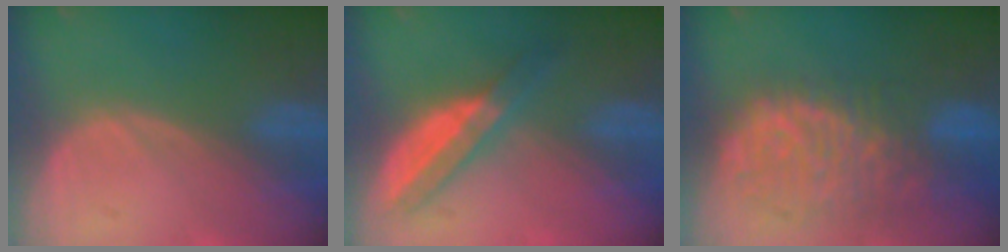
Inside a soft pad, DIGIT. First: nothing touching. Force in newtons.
{"total": 6.3, "press": 5.4, "slide": 3.1}
{"total": 11.2, "press": 9.6, "slide": 5.9}